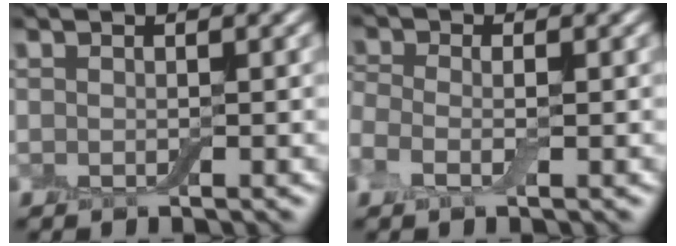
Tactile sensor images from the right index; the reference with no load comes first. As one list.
[{"total": 2.0, "force": [-0.4, 1.1, 1.7], "torque": [-0.042, 0.006, -0.021]}]